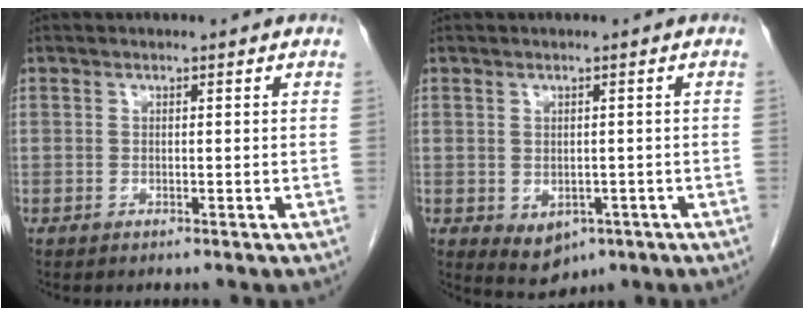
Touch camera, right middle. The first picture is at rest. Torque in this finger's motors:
{"motor_torque": [0.43, -0.43, 0.24, 0.05]}